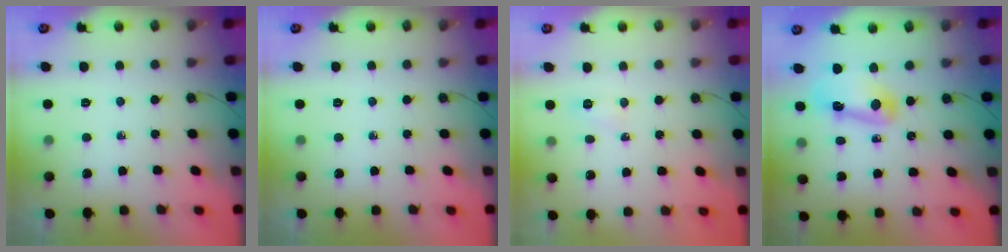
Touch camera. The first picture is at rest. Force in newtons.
{"total": 0.0}
{"total": 11.5, "press": 5.4, "slide": 10.1}
{"total": 10.5, "press": 10.4, "slide": 1.3}